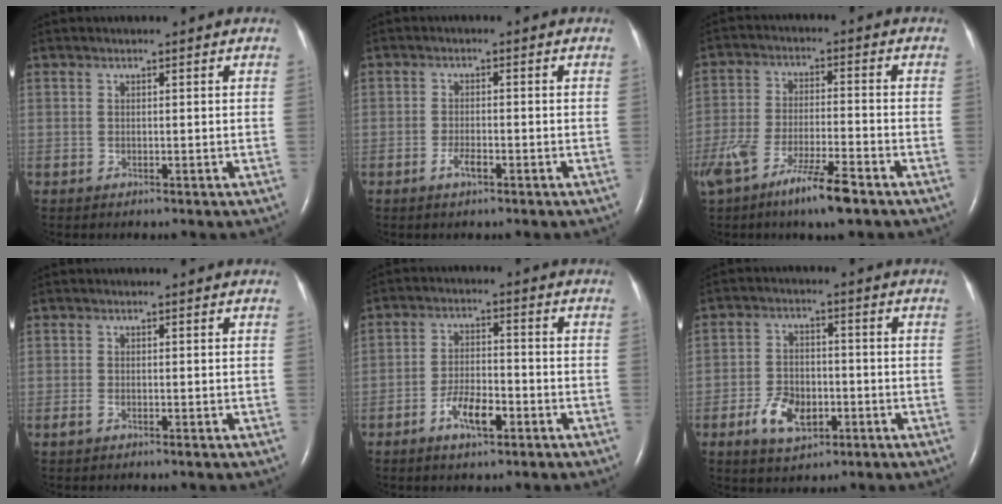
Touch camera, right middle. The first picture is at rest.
{"total": 2.2, "force": [-1.3, 0.6, 1.7], "torque": [-0.037, 0.000, -0.024]}
{"total": 11.7, "force": [-7.8, 1.6, 8.6], "torque": [-0.173, -0.021, -0.140]}
{"total": 1.0, "force": [-0.6, 0.2, 0.8], "torque": [-0.024, -0.003, -0.013]}
{"total": 5.8, "force": [-3.1, 1.9, 4.5], "torque": [-0.090, 0.001, -0.055]}
{"total": 6.9, "force": [-2.9, 4.1, 4.7], "torque": [-0.097, 0.003, -0.047]}